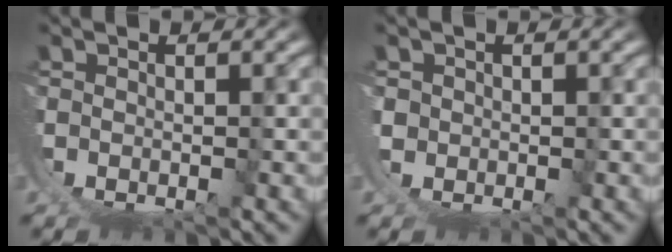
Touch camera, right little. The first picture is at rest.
{"total": 0.8, "force": [0.4, 0.7, 0.3], "torque": [-0.018, -0.011, 0.014]}